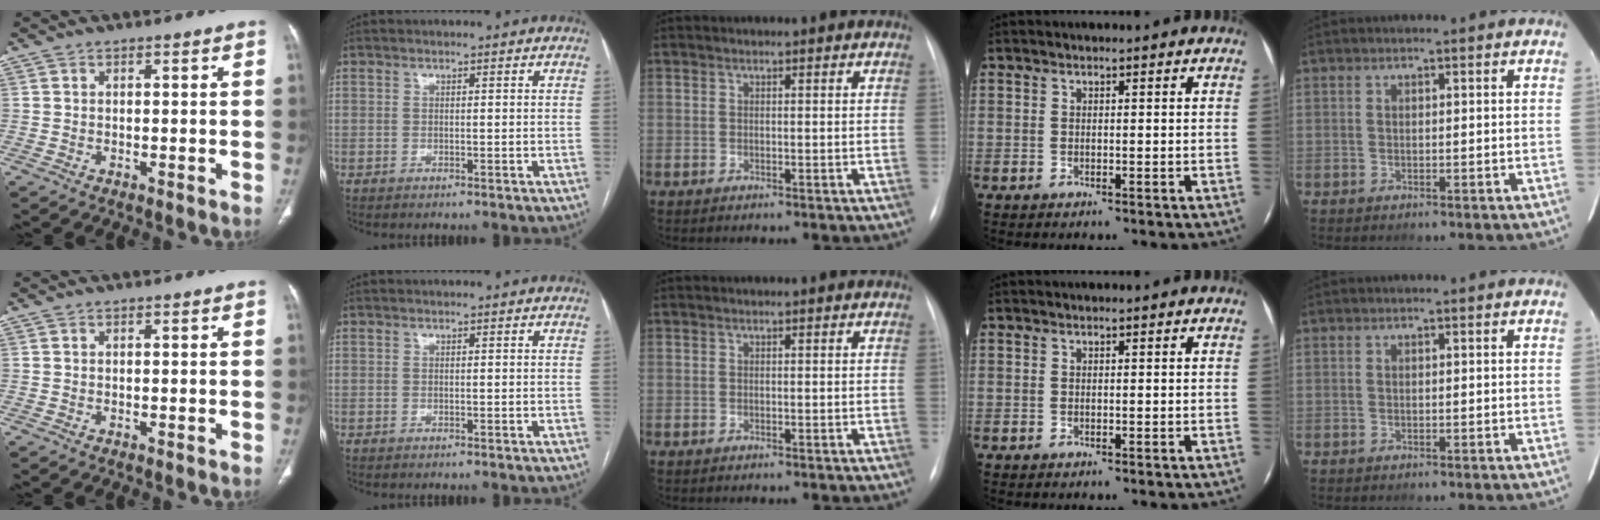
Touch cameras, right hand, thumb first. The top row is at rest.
{}